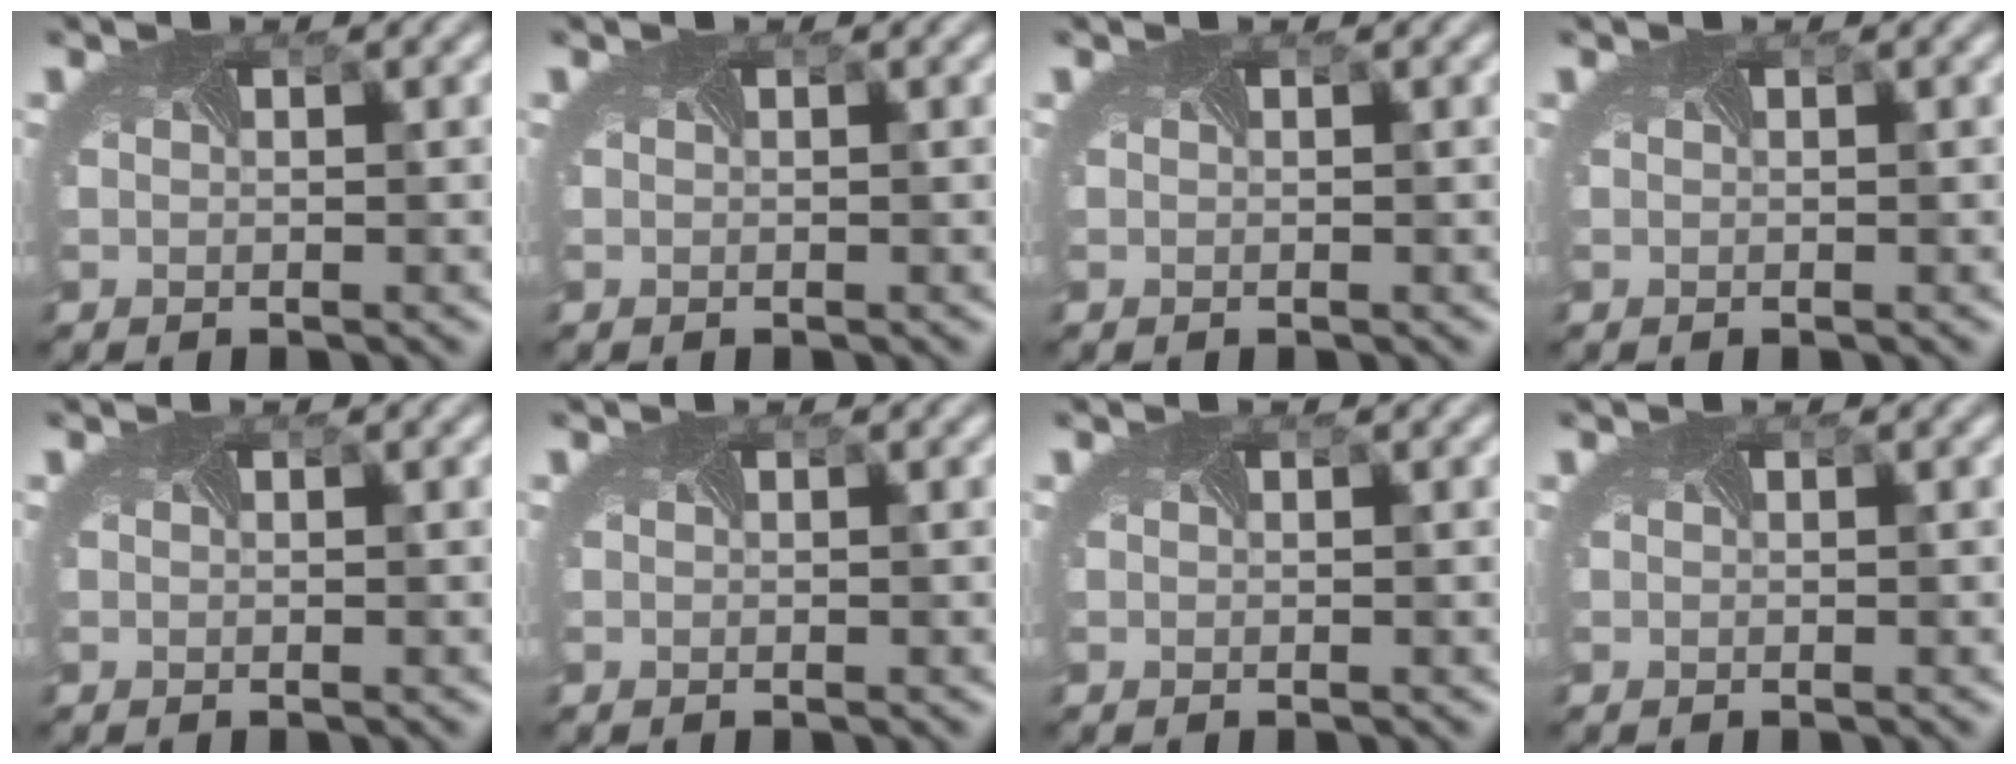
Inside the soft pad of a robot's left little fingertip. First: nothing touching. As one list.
[{"total": 0.0}, {"total": 0.0}, {"total": 0.0}, {"total": 0.0}, {"total": 0.0}, {"total": 0.0}, {"total": 0.0}]